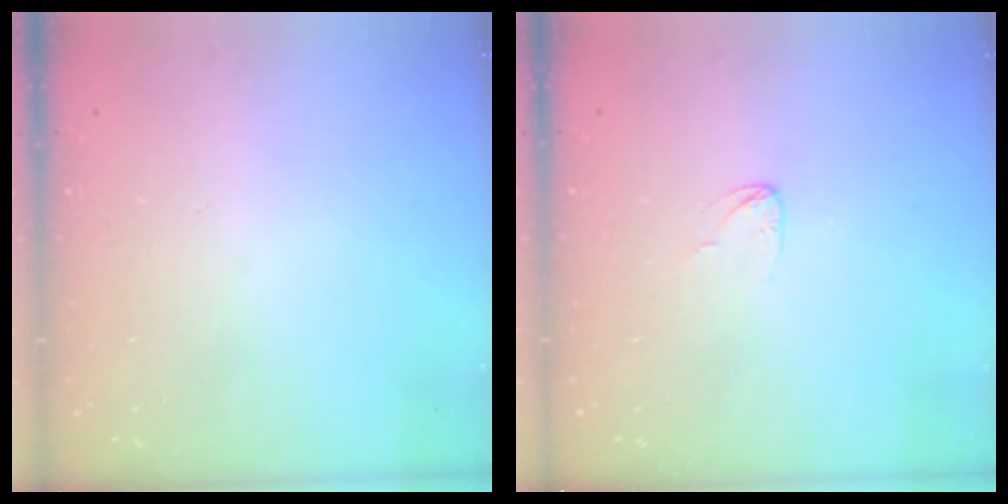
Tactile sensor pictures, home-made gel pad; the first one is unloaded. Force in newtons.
{"total": 2.6, "press": 2.6, "slide": 0.1}